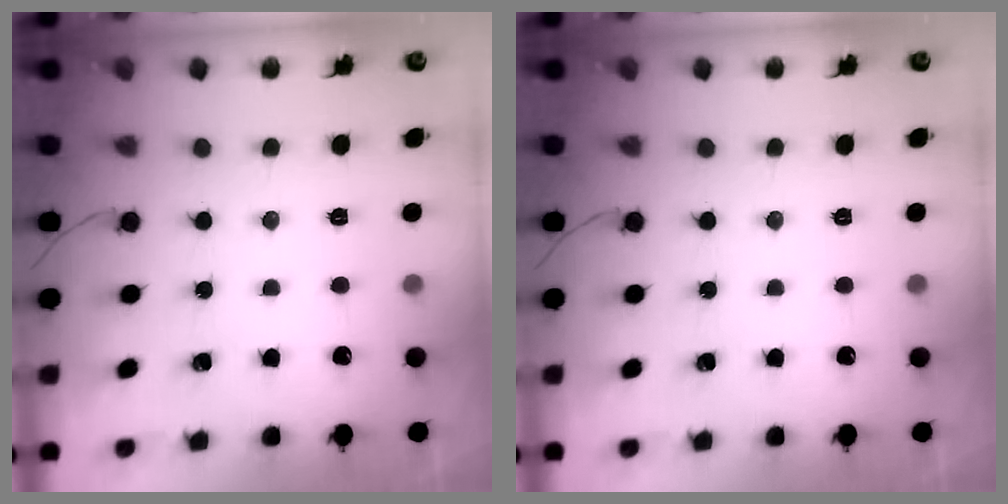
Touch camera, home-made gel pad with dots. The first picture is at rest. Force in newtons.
{"total": 0.0}